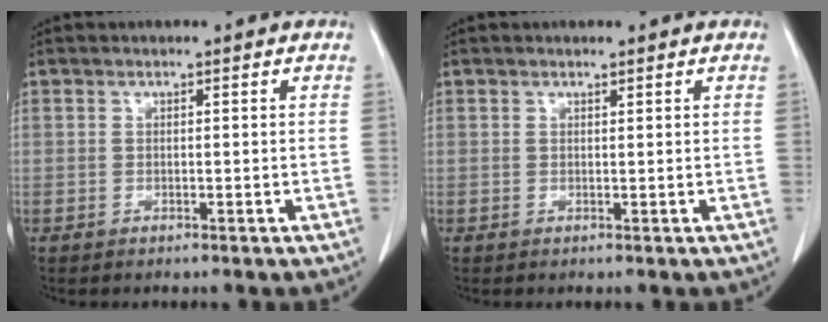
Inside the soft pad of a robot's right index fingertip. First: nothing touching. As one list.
[{"total": 0.0}]